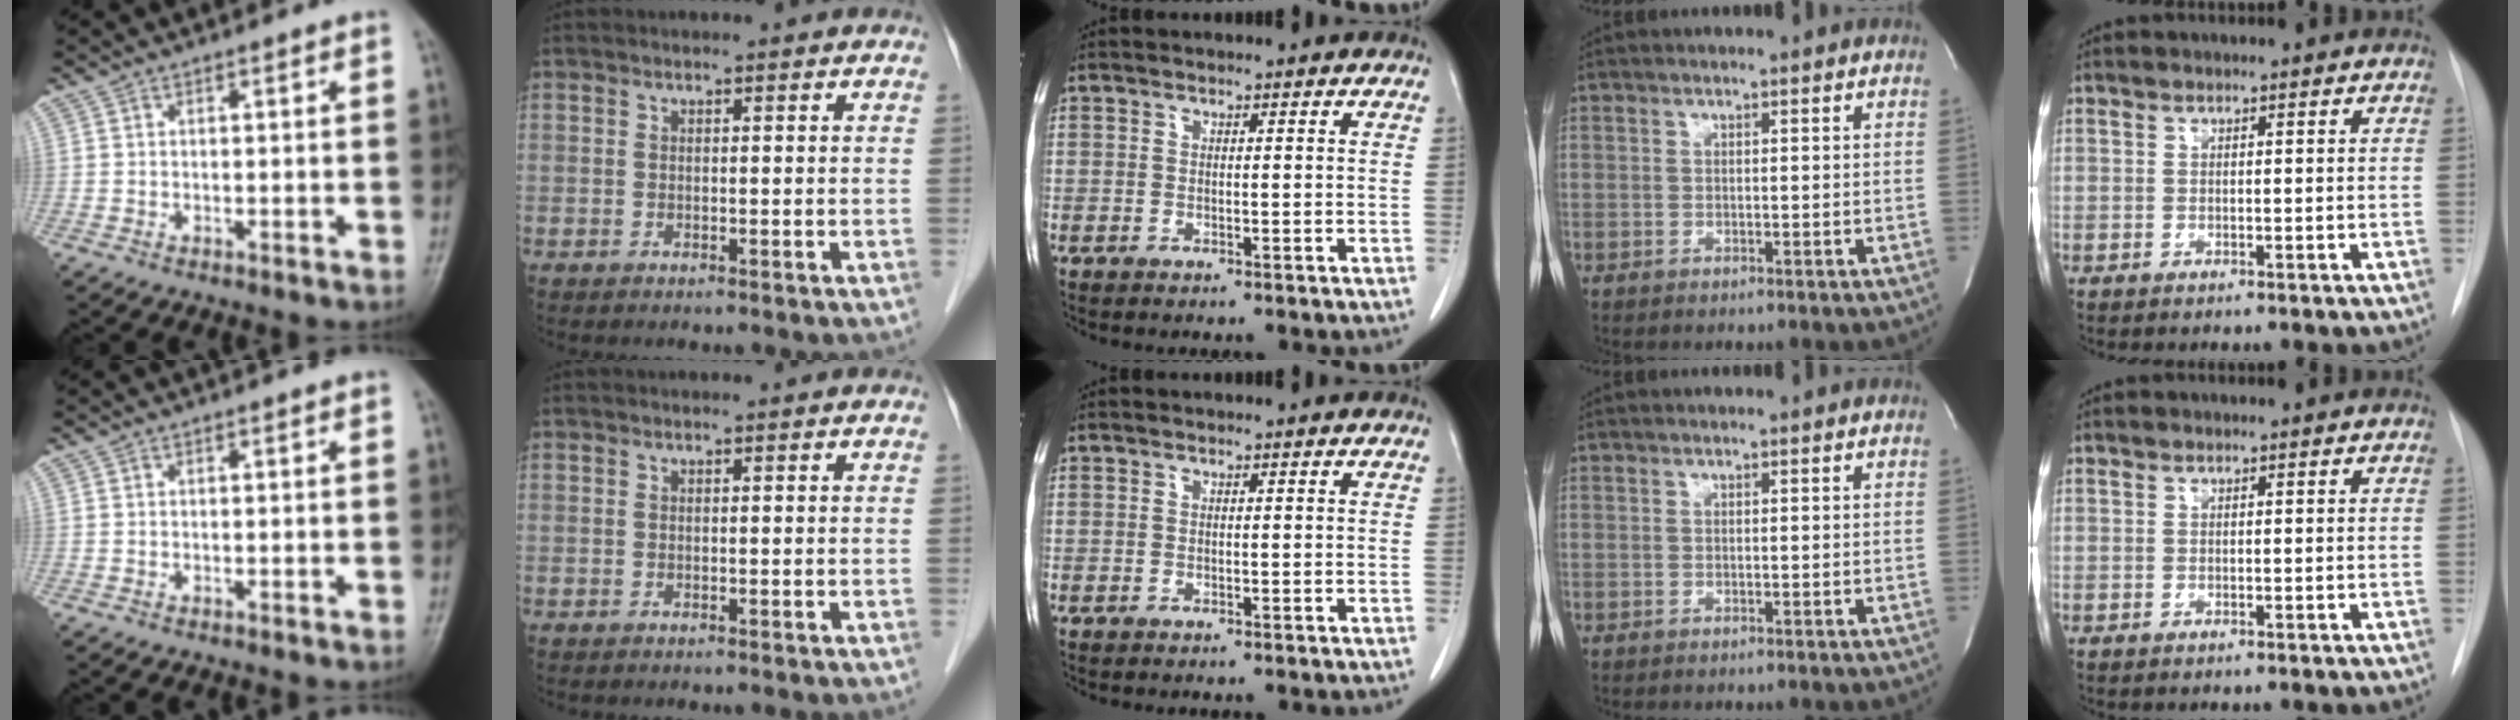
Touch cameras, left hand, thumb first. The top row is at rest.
{}